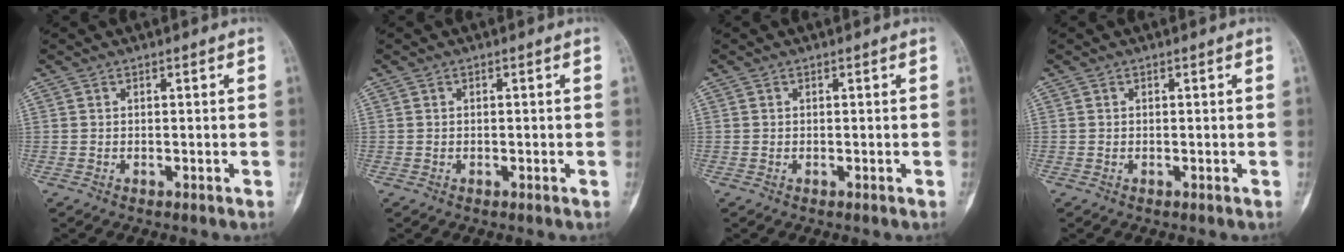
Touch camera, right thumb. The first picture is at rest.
{"total": 0.0}
{"total": 0.0}
{"total": 0.0}